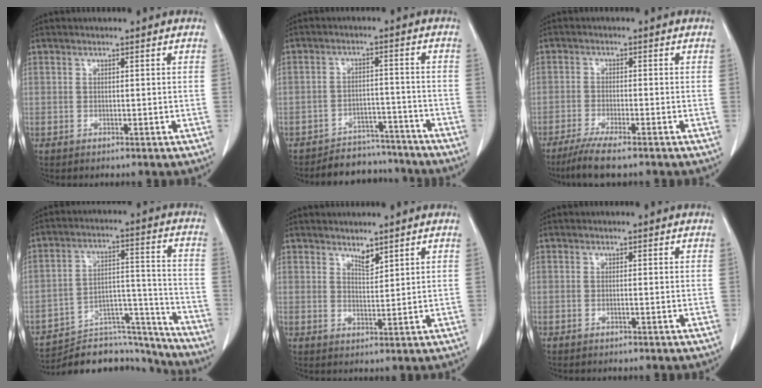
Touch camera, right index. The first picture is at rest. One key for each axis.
{"total": 8.6, "fx": -8.0, "fy": 3.1, "fz": -0.4, "tx": 0.023, "ty": 0.026, "tz": -0.113}
{"total": 6.8, "fx": -5.2, "fy": 0.2, "fz": 4.4, "tx": -0.072, "ty": -0.017, "tz": -0.085}
{"total": 18.7, "fx": -18.0, "fy": 4.1, "fz": 3.1, "tx": -0.053, "ty": 0.050, "tz": -0.266}
{"total": 2.3, "fx": 2.0, "fy": 0.6, "fz": 1.1, "tx": -0.023, "ty": -0.008, "tz": 0.040}
{"total": 0.0}